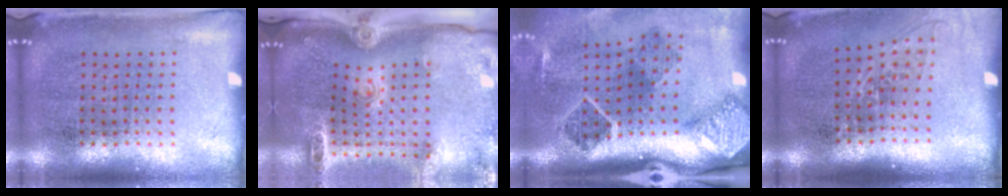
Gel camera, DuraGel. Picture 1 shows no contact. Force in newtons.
{"total": 2.9, "press": 2.0, "slide": 2.1}
{"total": 3.0, "press": 1.9, "slide": 2.3}
{"total": 1.2, "press": 1.0, "slide": 0.7}